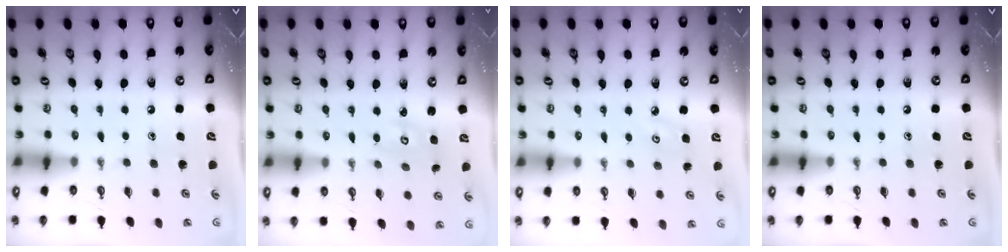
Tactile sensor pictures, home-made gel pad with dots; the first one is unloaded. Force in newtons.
{"total": 3.7, "press": 3.7, "slide": 0.4}
{"total": 3.9, "press": 3.8, "slide": 0.6}
{"total": 0.0}